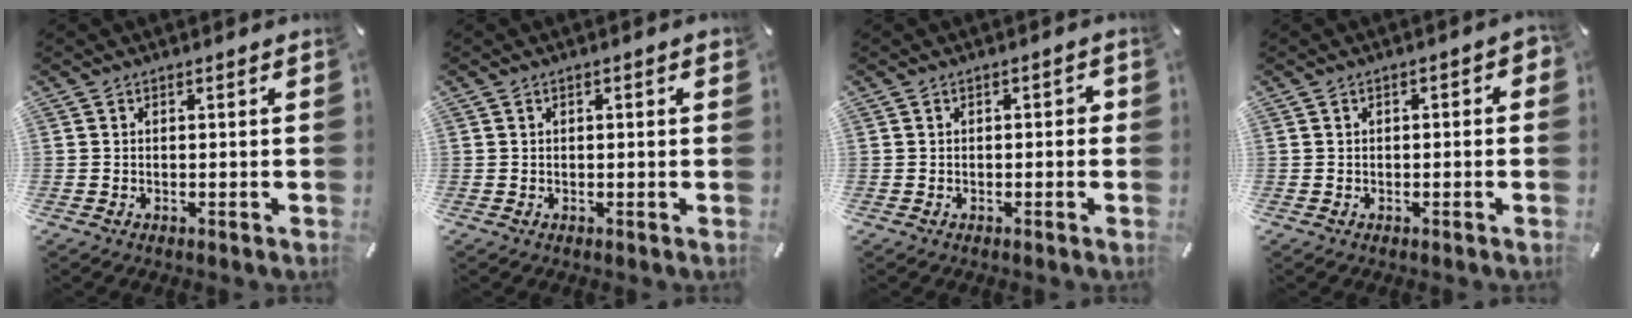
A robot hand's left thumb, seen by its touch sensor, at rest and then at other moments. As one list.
[{"total": 1.2, "force": [0.2, 0.4, 1.1], "torque": [-0.019, 0.002, 0.002]}, {"total": 1.6, "force": [-0.5, 0.8, 1.2], "torque": [-0.022, 0.006, -0.011]}, {"total": 2.1, "force": [-0.7, 1.1, 1.6], "torque": [-0.027, 0.007, -0.014]}]